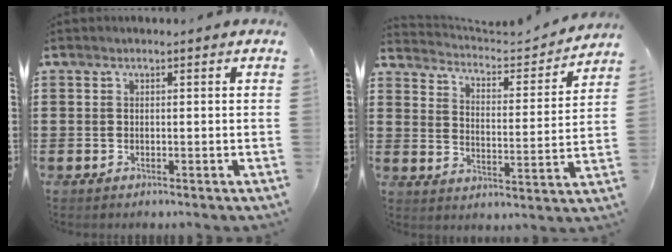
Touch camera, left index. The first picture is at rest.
{"total": 3.3, "force": [3.3, 0.4, 0.2], "torque": [-0.028, -0.029, 0.048]}